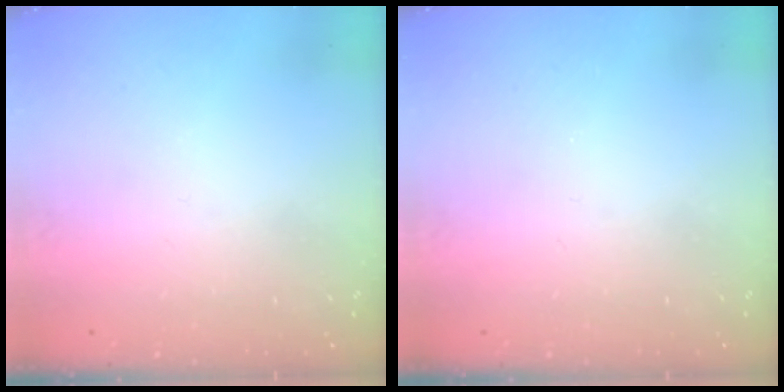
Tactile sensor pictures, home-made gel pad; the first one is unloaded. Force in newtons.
{"total": 0.0}